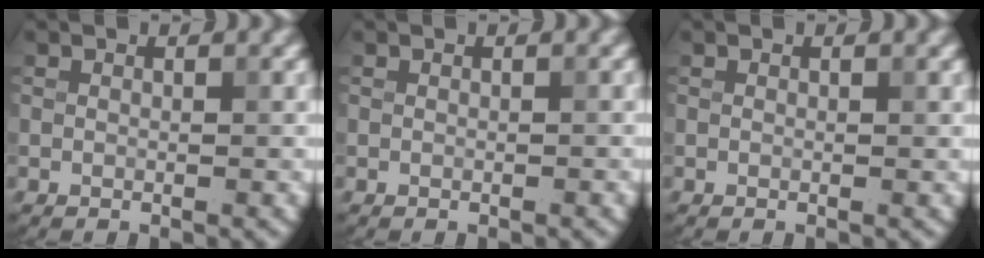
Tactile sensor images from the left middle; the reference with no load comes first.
{"total": 0.0}
{"total": 0.0}